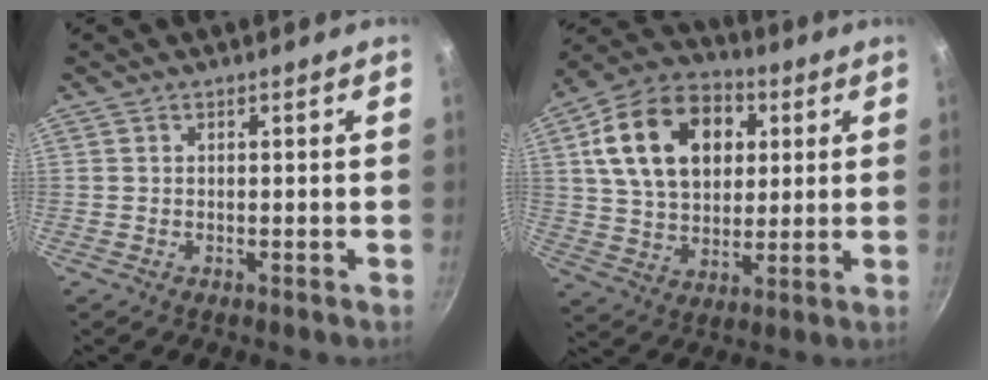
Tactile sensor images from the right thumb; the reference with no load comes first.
{"total": 20.2, "force": [5.5, 14.0, 13.5], "torque": [-0.207, 0.010, 0.085]}